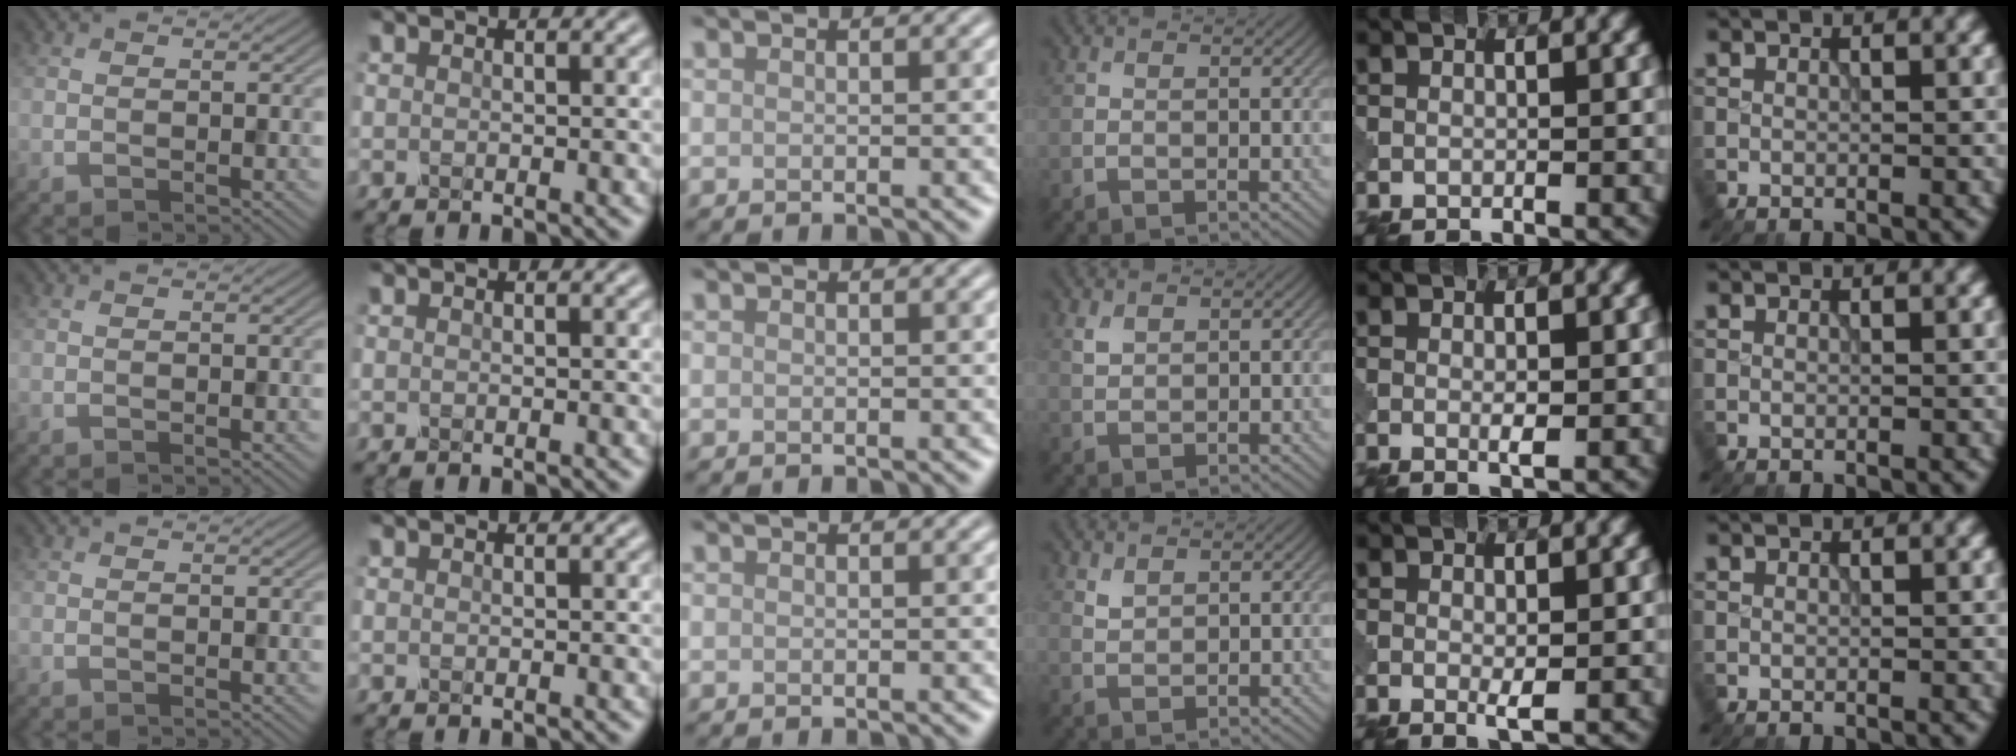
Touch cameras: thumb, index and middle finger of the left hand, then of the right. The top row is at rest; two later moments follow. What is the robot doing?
{"motion": "squeeze", "object": "clothespin"}